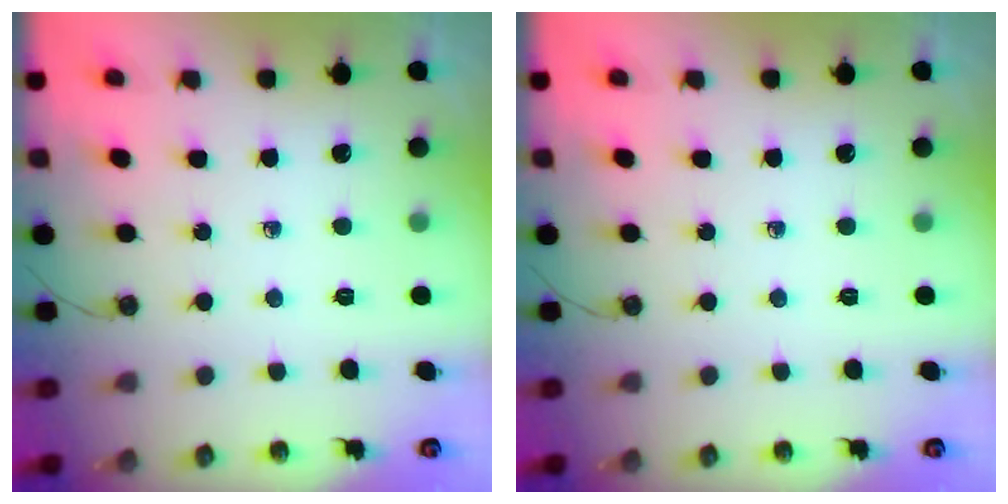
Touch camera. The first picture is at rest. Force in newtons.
{"total": 0.0}